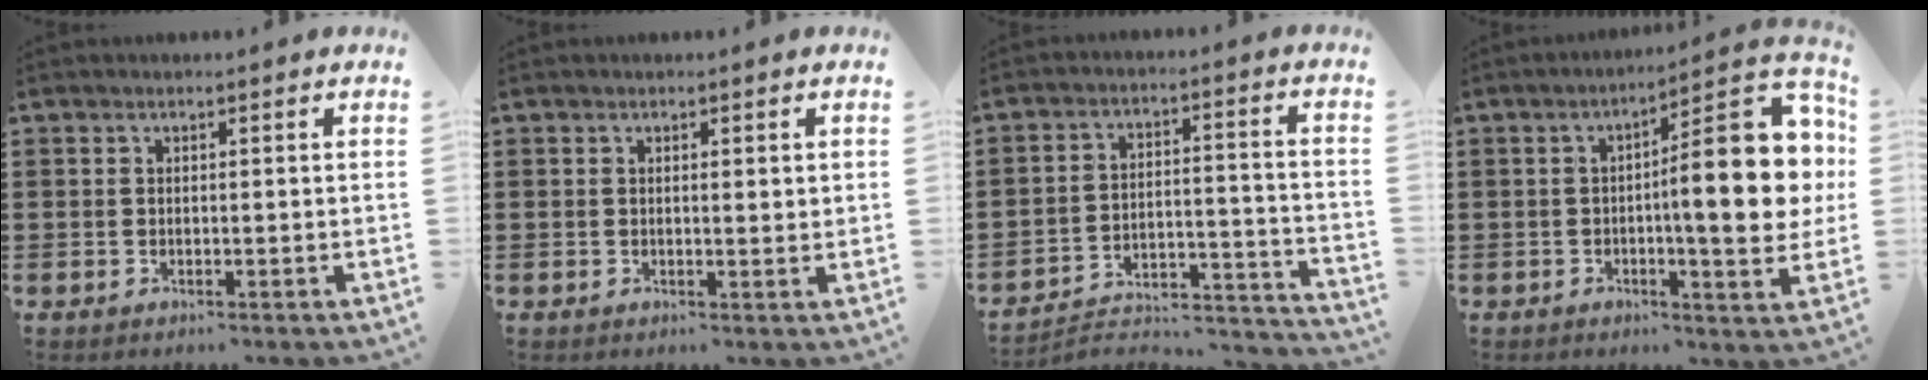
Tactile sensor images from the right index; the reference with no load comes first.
{"total": 0.7, "force": [0.3, 0.1, 0.6], "torque": [-0.013, 0.001, 0.005]}
{"total": 3.5, "force": [-3.2, 1.2, 1.0], "torque": [-0.026, -0.004, -0.071]}
{"total": 16.1, "force": [1.1, 4.0, 15.6], "torque": [-0.222, -0.014, 0.014]}